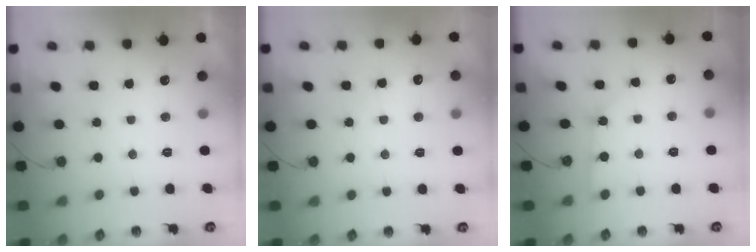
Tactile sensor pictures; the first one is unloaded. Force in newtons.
{"total": 5.5, "press": 5.5, "slide": 0.7}
{"total": 2.7, "press": 2.7, "slide": 0.4}